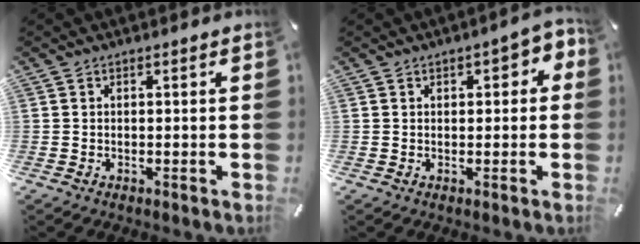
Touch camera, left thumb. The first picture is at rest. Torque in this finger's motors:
{"motor_torque": [0.04, 0.10, 0.21, 0.19, 0.03]}